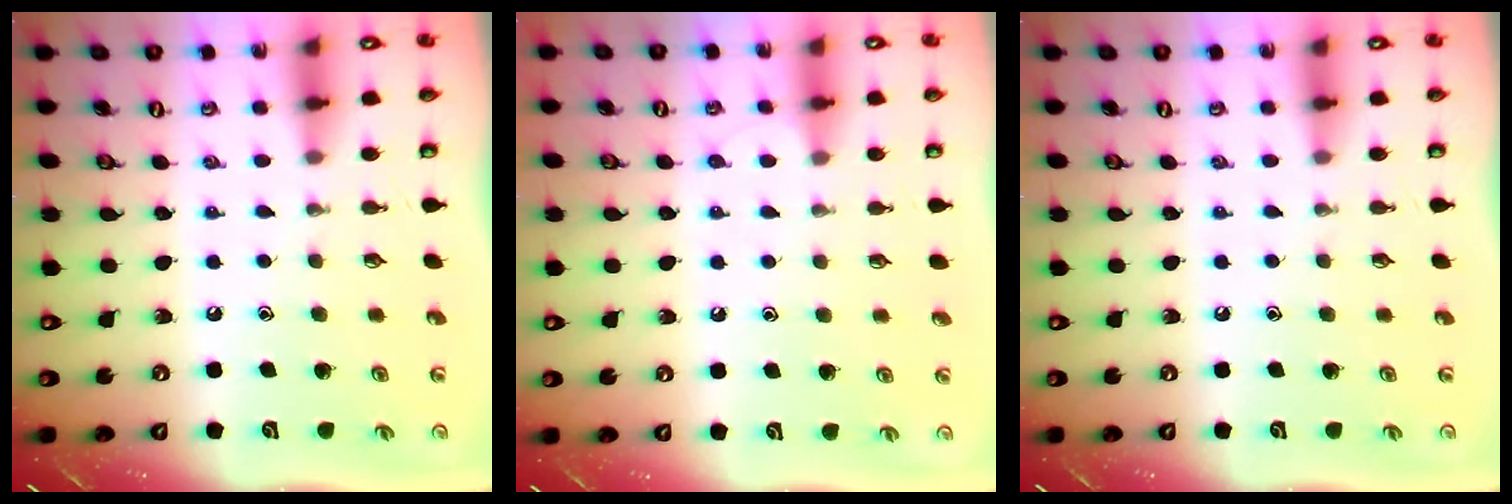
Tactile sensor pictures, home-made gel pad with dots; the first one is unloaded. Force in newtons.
{"total": 4.1, "press": 4.1, "slide": 0.4}
{"total": 0.0}